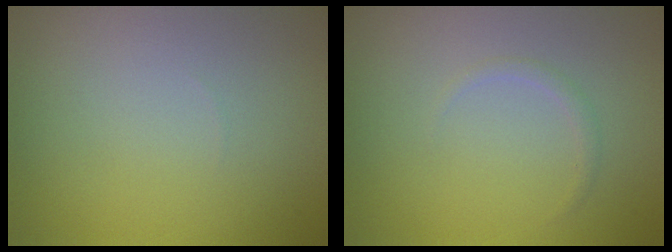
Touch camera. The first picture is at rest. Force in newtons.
{"total": 0.7, "press": 0.7, "slide": 0.1}